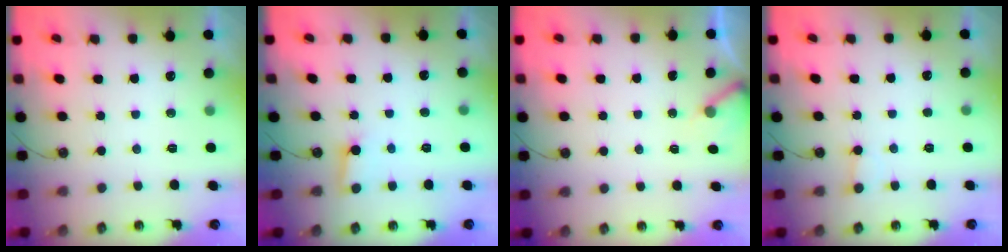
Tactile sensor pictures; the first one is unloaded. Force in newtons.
{"total": 2.9, "press": 2.9, "slide": 0.2}
{"total": 2.7, "press": 2.7, "slide": 0.2}
{"total": 2.3, "press": 2.3, "slide": 0.2}